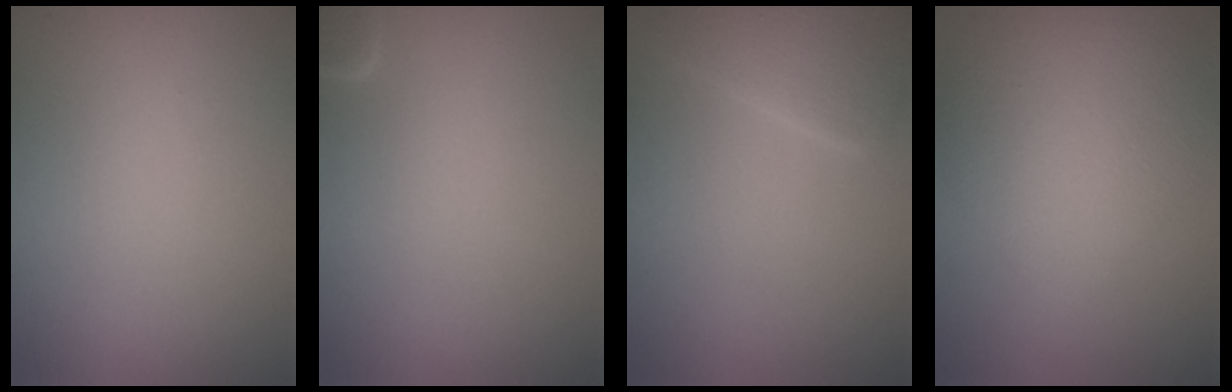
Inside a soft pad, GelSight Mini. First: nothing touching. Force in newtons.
{"total": 0.8, "press": 0.8, "slide": 0.1}
{"total": 2.7, "press": 2.7, "slide": 0.1}
{"total": 7.0, "press": 7.0, "slide": 0.2}